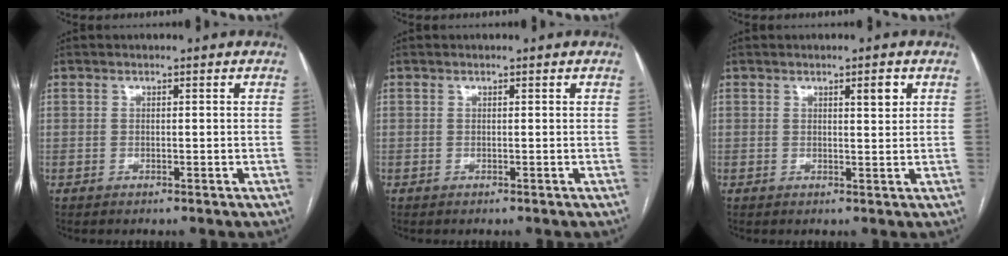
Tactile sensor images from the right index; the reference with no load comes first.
{"total": 0.0}
{"total": 2.4, "force": [1.2, 0.4, 2.1], "torque": [-0.031, -0.003, 0.018]}